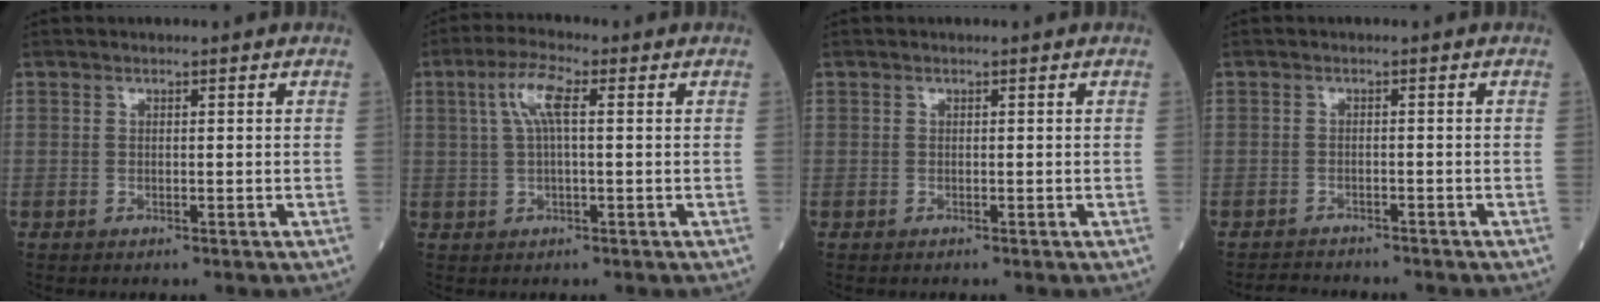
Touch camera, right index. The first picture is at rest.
{"total": 5.3, "force": [1.5, 1.0, 5.0], "torque": [-0.105, 0.021, 0.036]}
{"total": 0.0}
{"total": 3.0, "force": [-3.0, 0.5, 0.2], "torque": [-0.006, -0.010, -0.050]}